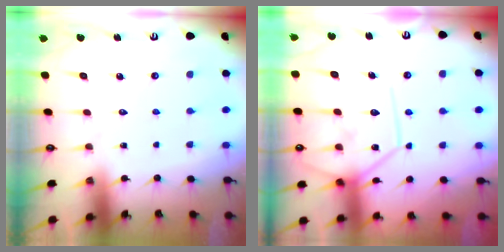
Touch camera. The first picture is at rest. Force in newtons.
{"total": 12.3, "press": 12.2, "slide": 0.8}